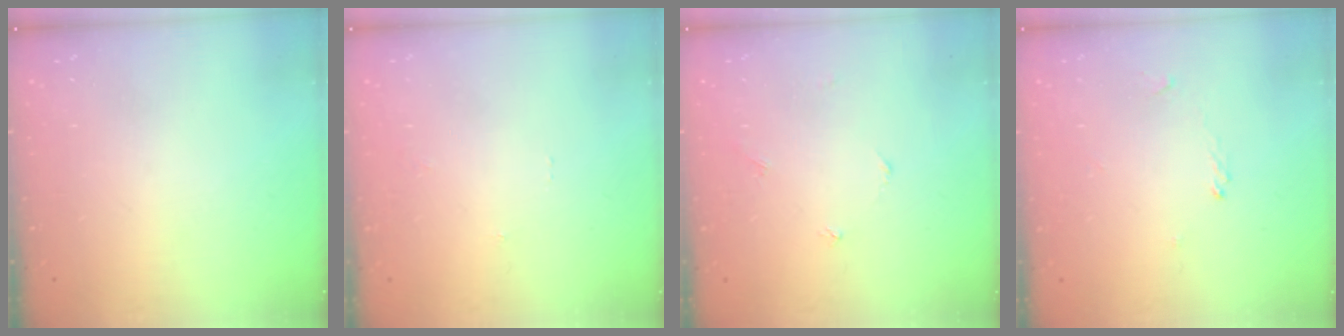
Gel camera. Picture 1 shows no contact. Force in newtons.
{"total": 0.0}
{"total": 1.8, "press": 1.8, "slide": 0.2}
{"total": 1.4, "press": 1.3, "slide": 0.2}